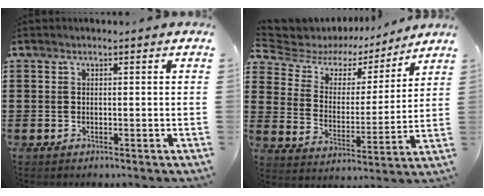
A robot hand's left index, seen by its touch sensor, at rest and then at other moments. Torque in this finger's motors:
{"motor_torque": [2.14, 0.00, 0.16, 0.01]}